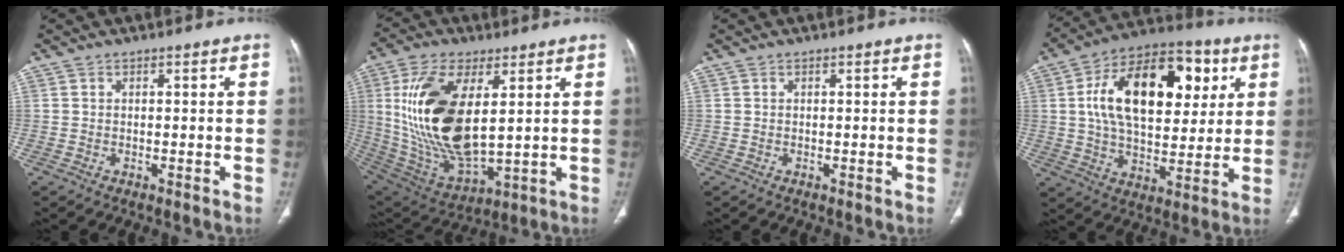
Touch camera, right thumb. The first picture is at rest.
{"total": 22.1, "force": [4.2, 10.4, 19.1], "torque": [-0.378, -0.026, 0.091]}
{"total": 0.0}
{"total": 23.3, "force": [6.0, 13.1, 18.3], "torque": [-0.270, 0.003, 0.090]}